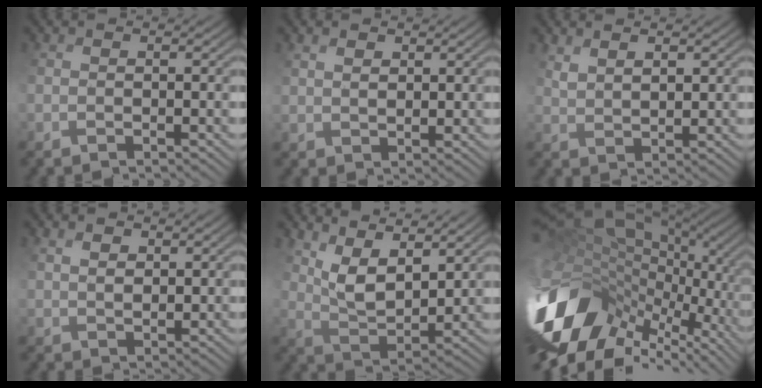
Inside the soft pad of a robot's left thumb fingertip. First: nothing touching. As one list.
[{"total": 2.8, "force": [2.7, 0.8, 0.4], "torque": [-0.013, 0.007, 0.056]}, {"total": 3.3, "force": [3.2, 0.4, 0.5], "torque": [-0.013, 0.004, 0.075]}, {"total": 3.5, "force": [3.1, 1.2, 0.8], "torque": [-0.024, 0.006, 0.064]}, {"total": 6.7, "force": [4.9, 2.2, 4.0], "torque": [-0.085, -0.002, 0.100]}, {"total": 17.1, "force": [-3.2, 10.4, 13.1], "torque": [-0.302, -0.002, -0.032]}]